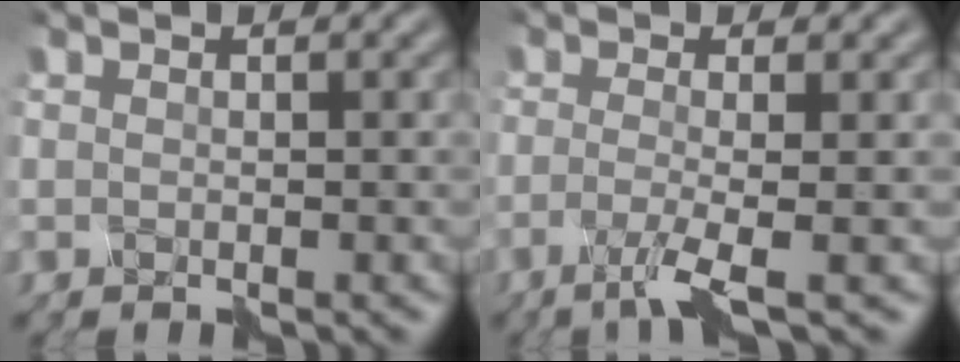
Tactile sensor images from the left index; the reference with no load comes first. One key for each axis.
{"total": 3.3, "fx": -1.6, "fy": 0.2, "fz": 2.9, "tx": -0.066, "ty": -0.002, "tz": -0.042}